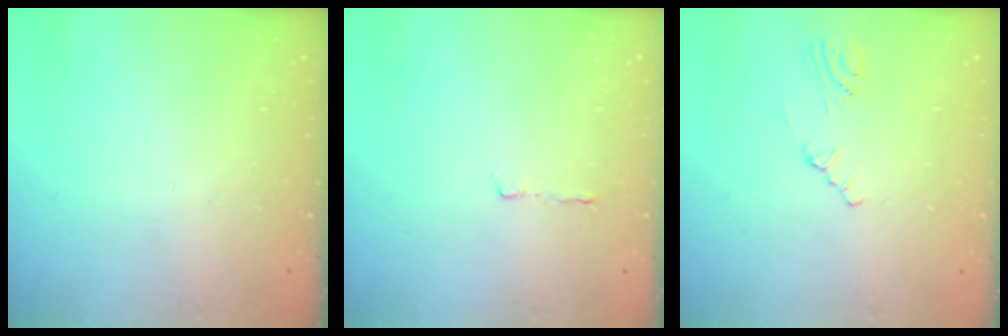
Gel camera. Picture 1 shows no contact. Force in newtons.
{"total": 2.9, "press": 2.8, "slide": 0.5}
{"total": 1.0, "press": 0.9, "slide": 0.4}